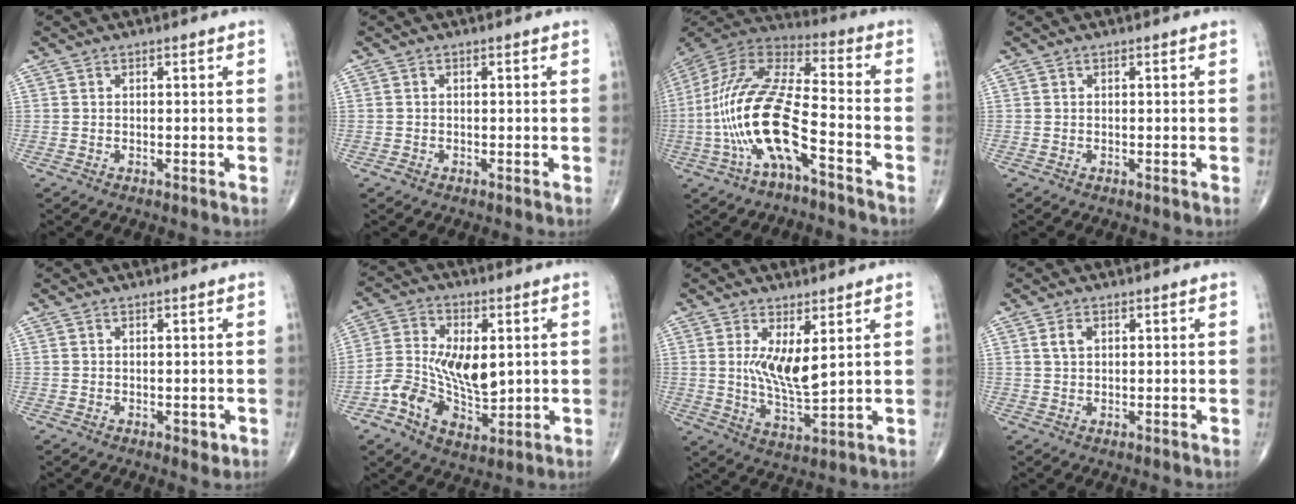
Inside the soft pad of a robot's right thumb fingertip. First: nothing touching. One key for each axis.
{"total": 0.7, "fx": -0.4, "fy": 0.6, "fz": 0.2, "tx": -0.003, "ty": 0.000, "tz": -0.010}
{"total": 19.9, "fx": -6.5, "fy": 6.6, "fz": 17.6, "tx": -0.379, "ty": 0.051, "tz": -0.118}
{"total": 0.0}
{"total": 1.8, "fx": -0.2, "fy": 1.1, "fz": 1.3, "tx": -0.013, "ty": -0.002, "tz": 0.000}
{"total": 14.4, "fx": -0.4, "fy": 8.7, "fz": 11.5, "tx": -0.192, "ty": 0.012, "tz": 0.002}
{"total": 8.1, "fx": 2.4, "fy": 2.7, "fz": 7.3, "tx": -0.129, "ty": -0.035, "tz": 0.055}
{"total": 2.4, "fx": 0.9, "fy": 1.5, "fz": 1.6, "tx": -0.029, "ty": 0.002, "tz": 0.017}